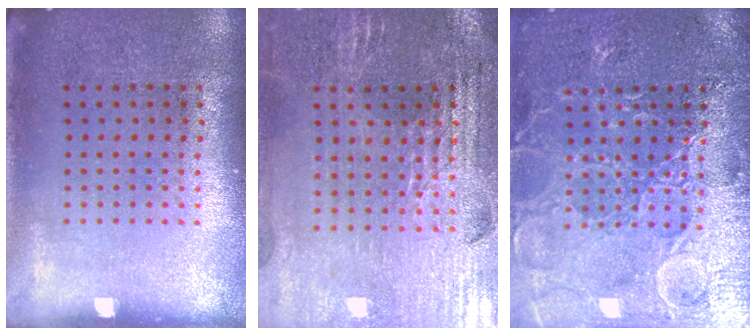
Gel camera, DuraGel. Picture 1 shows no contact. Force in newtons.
{"total": 2.9, "press": 2.9, "slide": 0.5}
{"total": 6.2, "press": 6.1, "slide": 0.7}